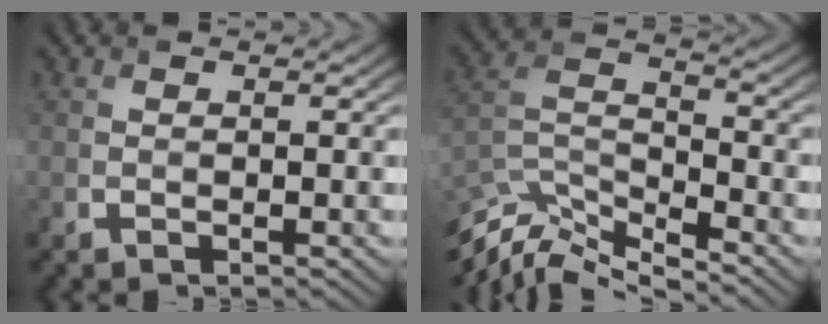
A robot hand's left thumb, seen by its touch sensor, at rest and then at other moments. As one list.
[{"total": 11.4, "force": [-9.8, 2.7, 5.2], "torque": [-0.117, -0.013, -0.191]}]